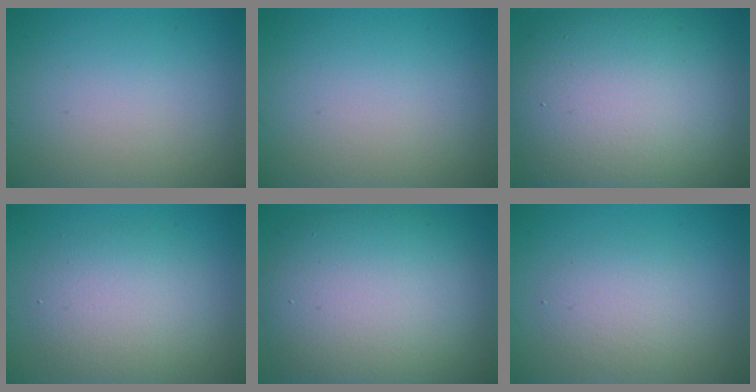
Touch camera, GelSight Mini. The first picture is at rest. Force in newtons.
{"total": 0.0}
{"total": 15.1, "press": 15.1, "slide": 1.4}
{"total": 4.4, "press": 4.4, "slide": 0.3}
{"total": 12.1, "press": 12.1, "slide": 0.5}
{"total": 2.7, "press": 2.7, "slide": 0.1}